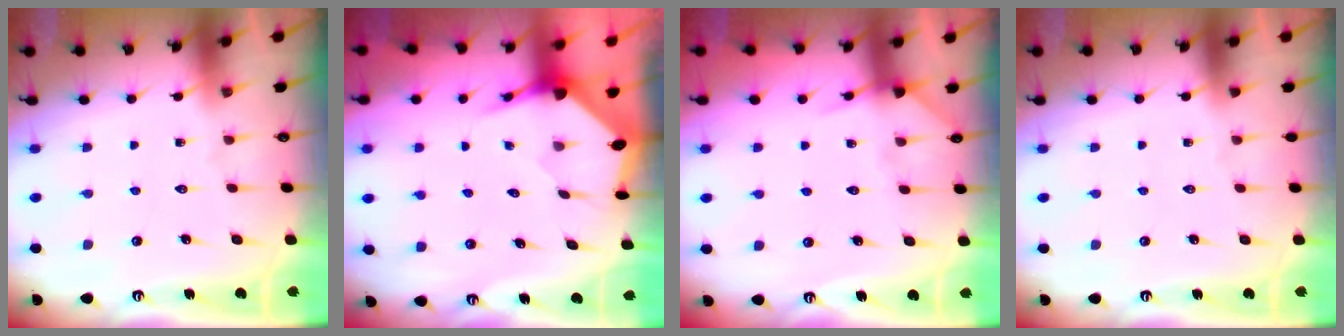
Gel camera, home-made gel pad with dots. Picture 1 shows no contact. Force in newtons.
{"total": 3.5, "press": 3.5, "slide": 0.5}
{"total": 3.9, "press": 3.9, "slide": 0.3}
{"total": 0.0}